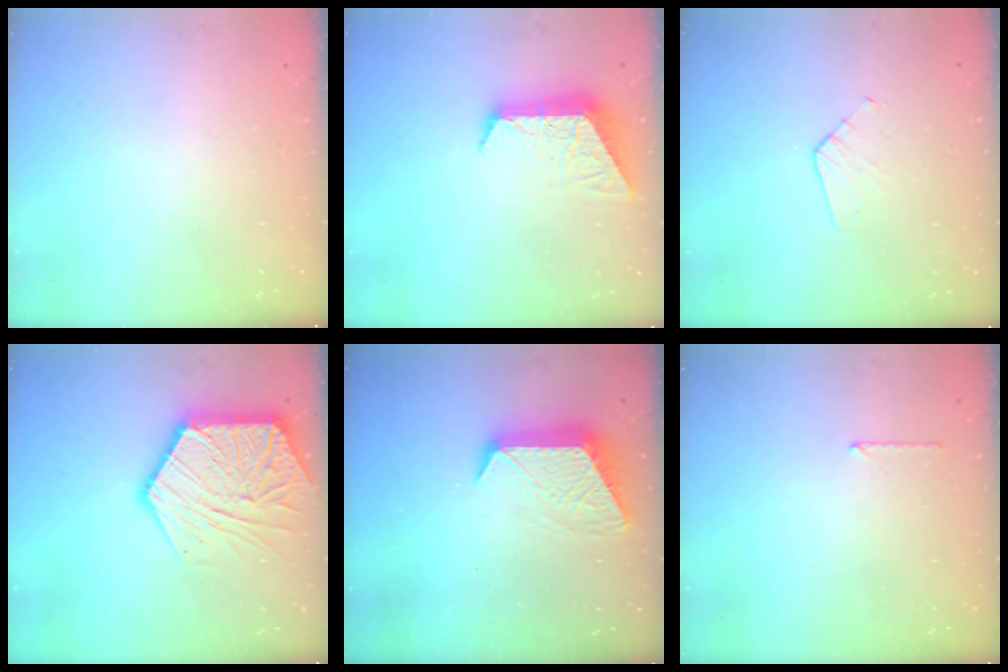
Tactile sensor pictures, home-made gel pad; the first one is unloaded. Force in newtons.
{"total": 10.4, "press": 10.3, "slide": 1.0}
{"total": 3.6, "press": 3.6, "slide": 0.3}
{"total": 19.8, "press": 19.7, "slide": 1.9}
{"total": 12.1, "press": 12.1, "slide": 0.7}
{"total": 5.2, "press": 5.2, "slide": 0.4}